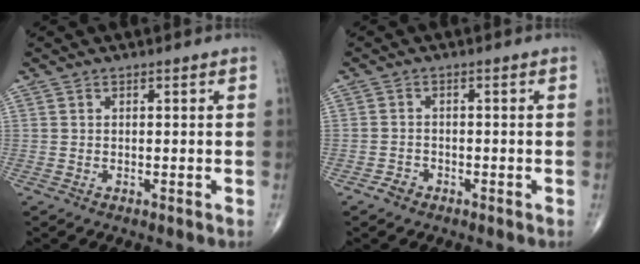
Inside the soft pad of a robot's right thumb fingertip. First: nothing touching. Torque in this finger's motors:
{"motor_torque": [0.10, 0.37, -0.20, -0.15, 0.02]}